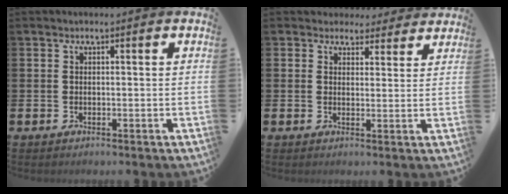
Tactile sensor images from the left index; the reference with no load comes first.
{"total": 3.4, "force": [2.9, 1.7, -0.1], "torque": [-0.002, -0.013, 0.050]}